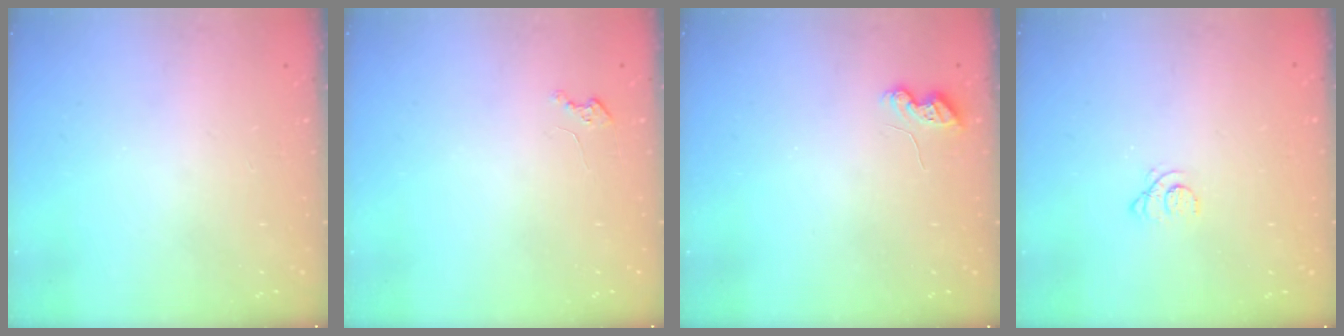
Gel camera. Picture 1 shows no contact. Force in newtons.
{"total": 1.9, "press": 1.9, "slide": 0.3}
{"total": 6.0, "press": 6.0, "slide": 0.5}
{"total": 1.2, "press": 1.2, "slide": 0.1}